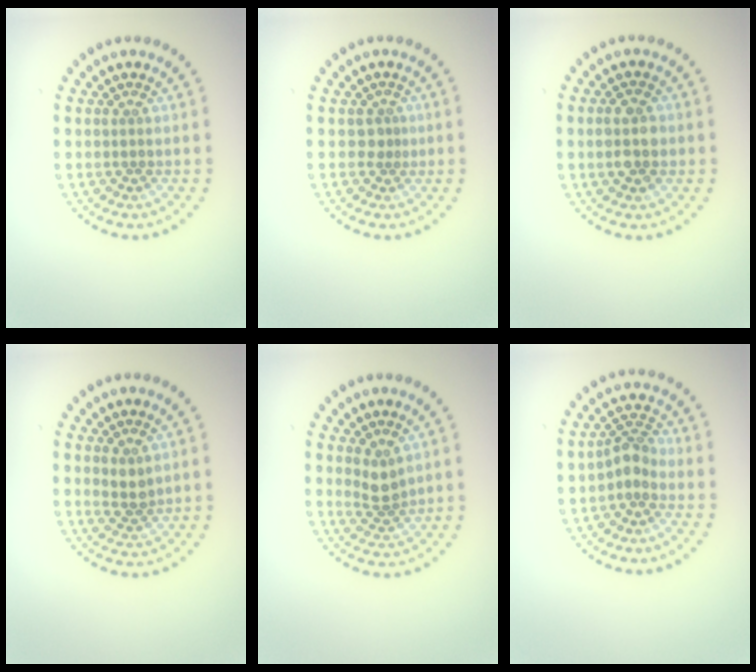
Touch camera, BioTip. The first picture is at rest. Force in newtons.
{"total": 1.0, "press": 0.6, "slide": 0.8}
{"total": 2.7, "press": 2.7, "slide": 0.1}
{"total": 1.7, "press": 1.5, "slide": 0.8}
{"total": 2.1, "press": 1.6, "slide": 1.3}
{"total": 2.1, "press": 1.7, "slide": 1.2}